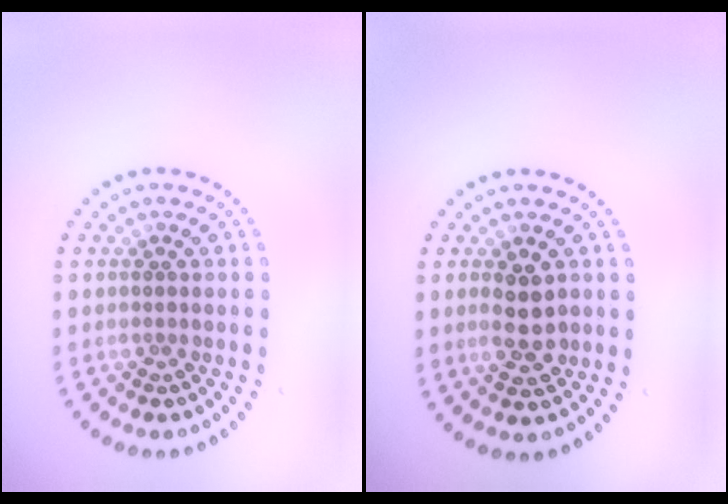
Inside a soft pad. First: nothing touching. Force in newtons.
{"total": 3.0, "press": 3.0, "slide": 0.2}